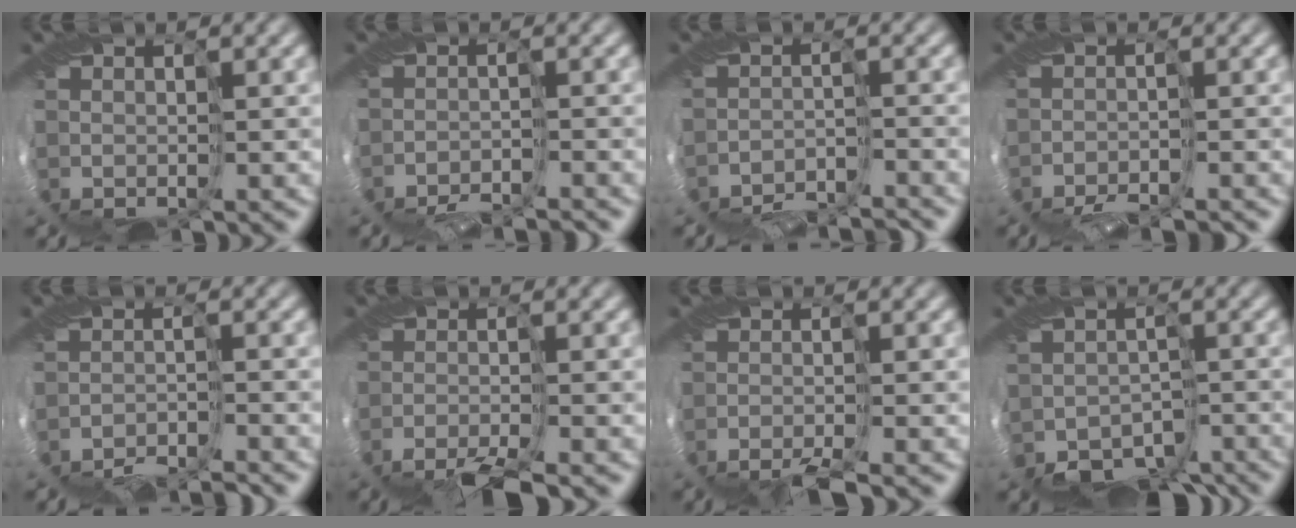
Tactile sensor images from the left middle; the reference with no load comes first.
{"total": 4.7, "force": [-4.6, 0.3, 0.6], "torque": [-0.013, -0.006, -0.085]}
{"total": 5.7, "force": [-5.7, 0.3, 0.2], "torque": [-0.009, -0.007, -0.101]}
{"total": 3.8, "force": [-3.7, 0.2, 0.9], "torque": [-0.010, -0.006, -0.073]}
{"total": 5.2, "force": [-5.2, 0.1, 0.4], "torque": [-0.013, -0.010, -0.100]}
{"total": 4.7, "force": [-4.3, 0.3, 1.8], "torque": [-0.020, -0.002, -0.091]}
{"total": 3.3, "force": [-3.1, 0.0, 1.1], "torque": [-0.013, -0.001, -0.070]}
{"total": 5.1, "force": [-4.2, 2.7, 0.9], "torque": [-0.006, -0.027, -0.064]}